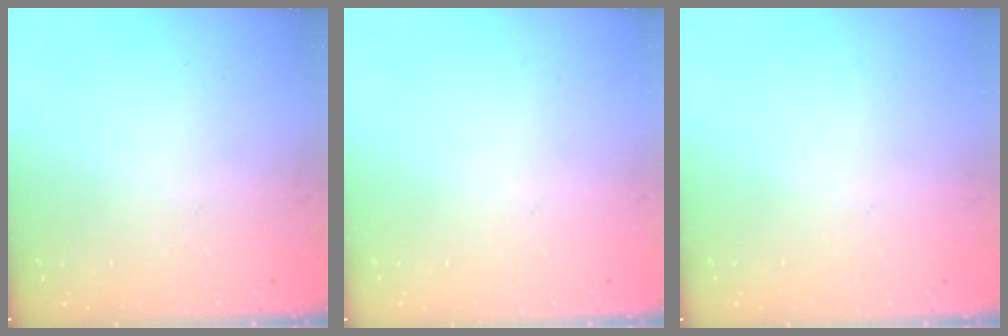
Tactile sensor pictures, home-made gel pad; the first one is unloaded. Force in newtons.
{"total": 0.0}
{"total": 0.0}